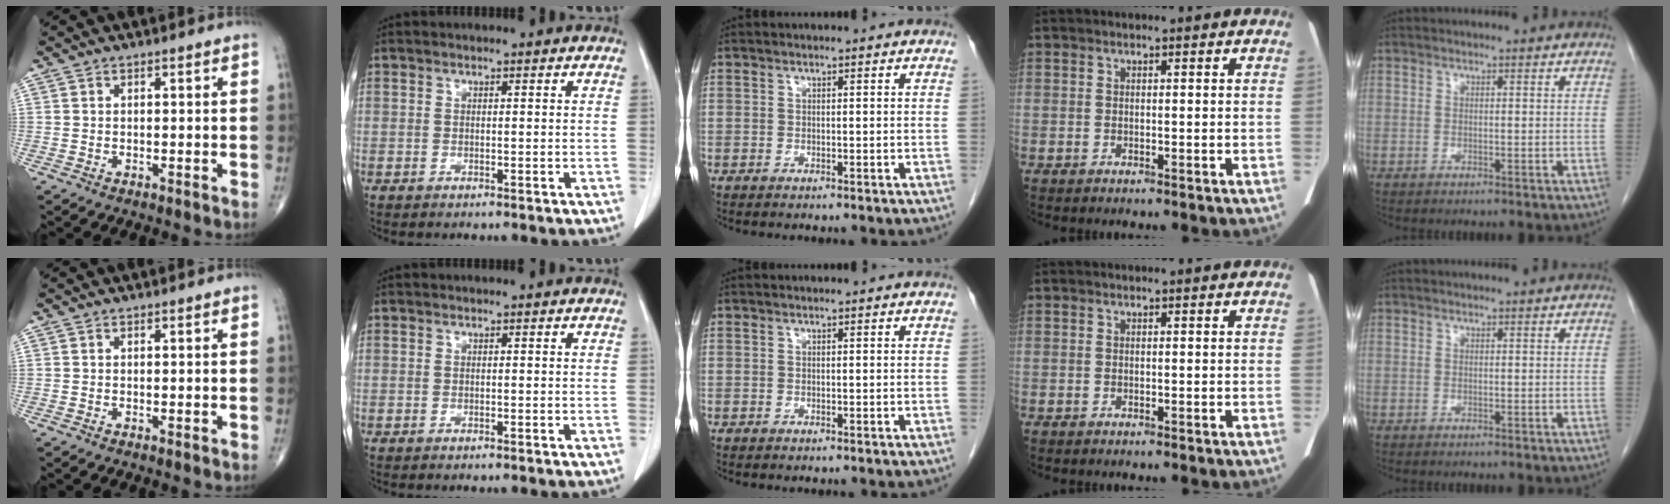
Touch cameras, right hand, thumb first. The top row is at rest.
{}